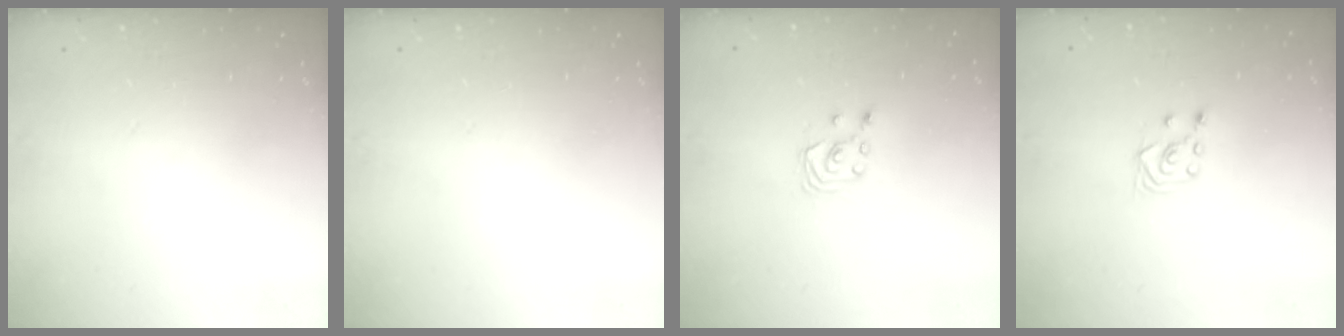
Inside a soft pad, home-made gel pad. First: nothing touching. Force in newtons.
{"total": 0.0}
{"total": 2.9, "press": 2.8, "slide": 0.3}
{"total": 2.8, "press": 2.6, "slide": 1.1}